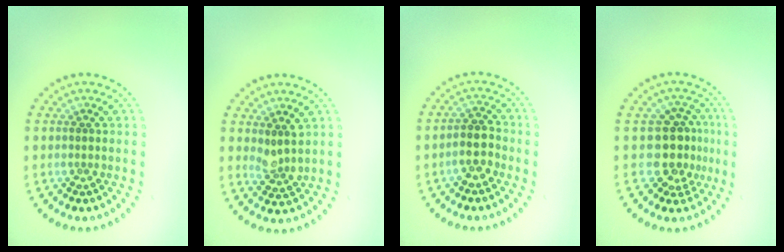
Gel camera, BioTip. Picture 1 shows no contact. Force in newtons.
{"total": 2.0, "press": 1.6, "slide": 1.2}
{"total": 2.6, "press": 2.3, "slide": 1.2}
{"total": 3.8, "press": 3.3, "slide": 2.0}